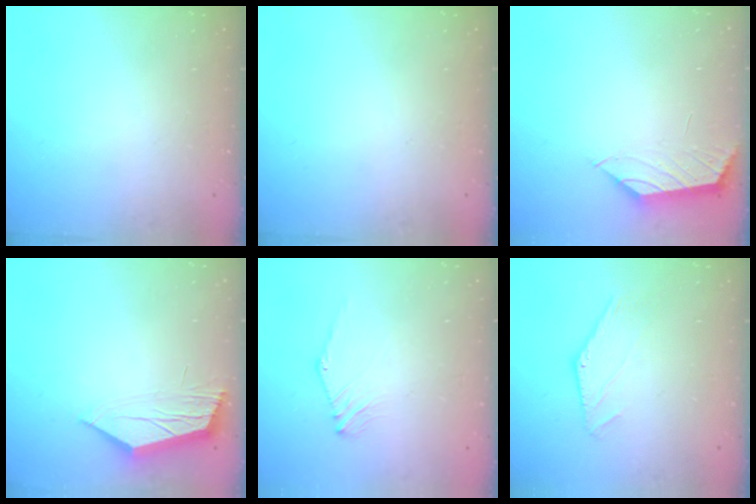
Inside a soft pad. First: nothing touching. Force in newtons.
{"total": 0.0}
{"total": 1.1, "press": 1.0, "slide": 0.4}
{"total": 7.0, "press": 6.9, "slide": 0.7}
{"total": 1.2, "press": 1.1, "slide": 0.4}
{"total": 0.0}